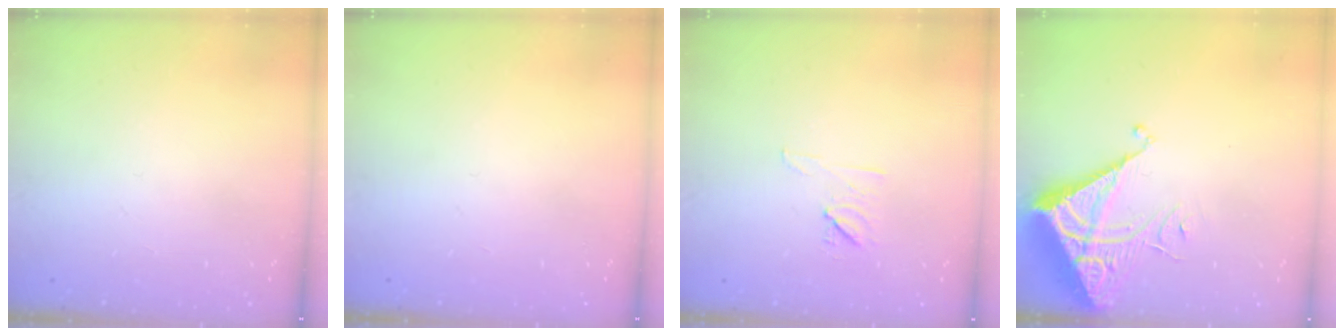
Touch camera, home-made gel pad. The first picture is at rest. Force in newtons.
{"total": 0.0}
{"total": 7.3, "press": 7.2, "slide": 1.3}
{"total": 7.0, "press": 7.0, "slide": 0.6}